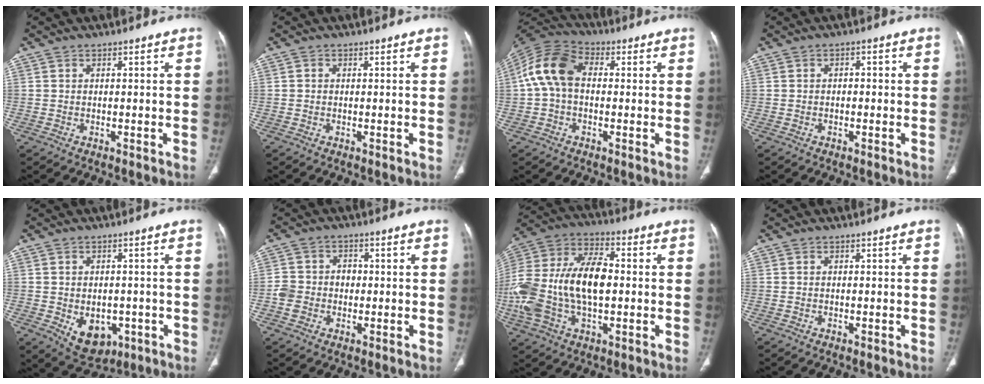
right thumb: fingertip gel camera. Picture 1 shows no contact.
{"total": 0.6, "force": [0.0, 0.5, 0.2], "torque": [-0.001, 0.002, 0.000]}
{"total": 11.1, "force": [0.6, 7.5, 8.1], "torque": [-0.159, 0.031, -0.001]}
{"total": 1.4, "force": [-0.2, 1.0, 0.9], "torque": [-0.006, 0.007, -0.006]}
{"total": 8.7, "force": [-2.7, 6.2, 5.5], "torque": [-0.062, 0.005, -0.020]}
{"total": 5.4, "force": [-0.9, 4.7, 2.4], "torque": [-0.028, 0.021, -0.018]}
{"total": 22.8, "force": [-1.1, 12.7, 18.8], "torque": [-0.413, 0.022, -0.021]}
{"total": 0.0}